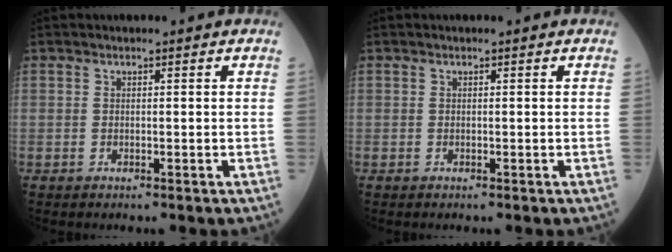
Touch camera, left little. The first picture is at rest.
{"total": 0.0}